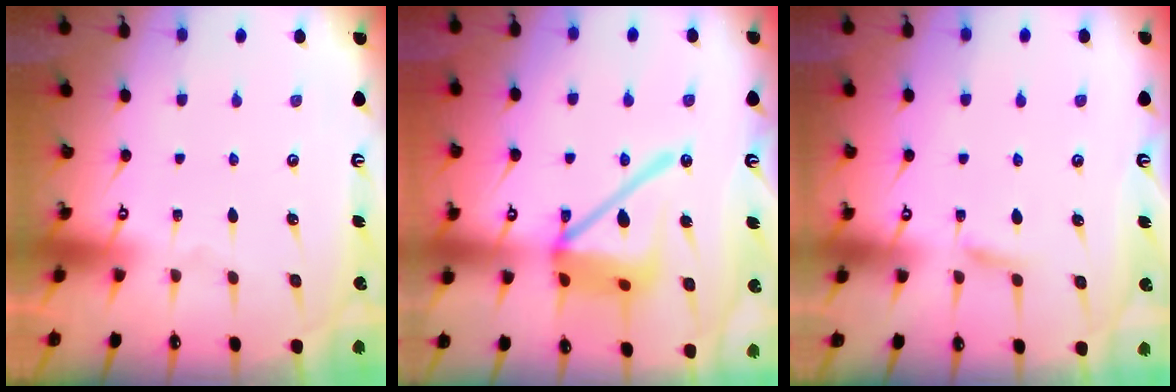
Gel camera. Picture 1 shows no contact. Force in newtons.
{"total": 16.9, "press": 16.8, "slide": 1.9}
{"total": 4.3, "press": 4.3, "slide": 0.6}